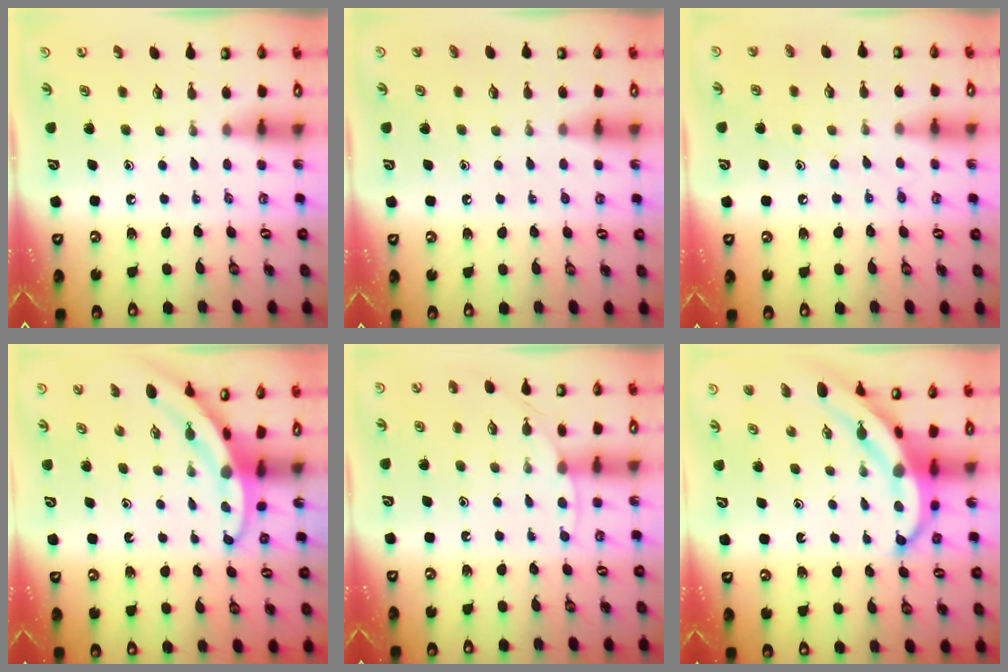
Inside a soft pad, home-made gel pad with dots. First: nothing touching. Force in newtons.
{"total": 2.0, "press": 2.0, "slide": 0.2}
{"total": 7.0, "press": 7.0, "slide": 0.6}
{"total": 3.2, "press": 3.2, "slide": 0.3}
{"total": 4.8, "press": 4.7, "slide": 0.5}
{"total": 7.7, "press": 7.6, "slide": 1.4}